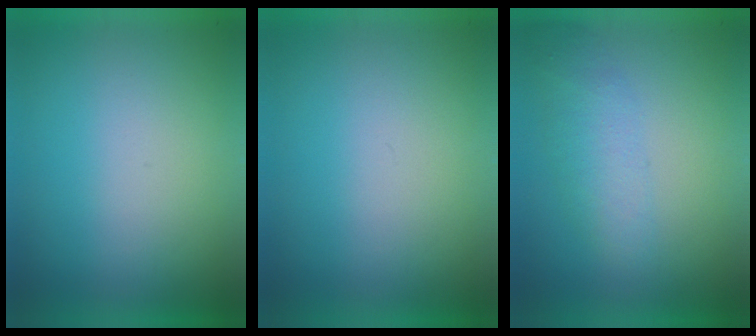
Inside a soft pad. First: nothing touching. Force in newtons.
{"total": 0.0}
{"total": 2.1}